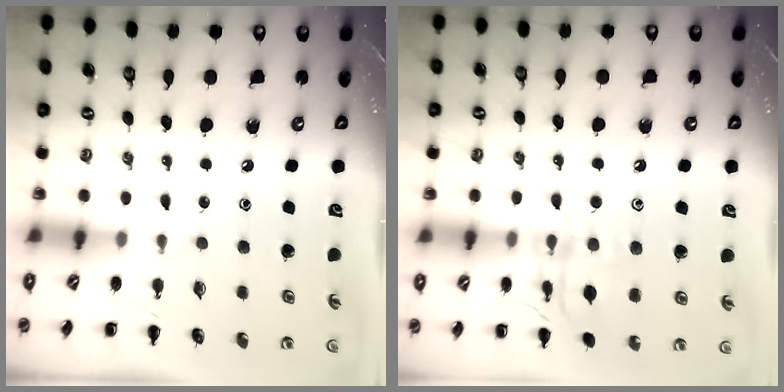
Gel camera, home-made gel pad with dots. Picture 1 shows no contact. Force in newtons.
{"total": 12.5, "press": 12.5, "slide": 0.7}